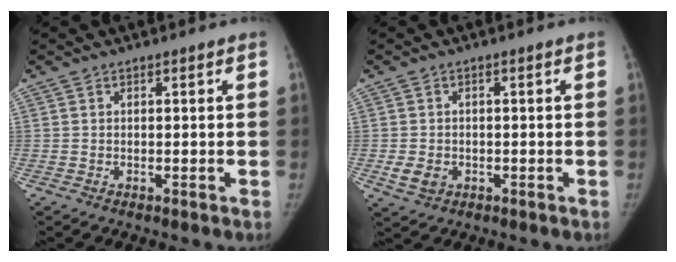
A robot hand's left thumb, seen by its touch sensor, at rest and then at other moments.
{"total": 3.6, "force": [-1.1, 2.9, 1.9], "torque": [-0.032, -0.001, -0.013]}